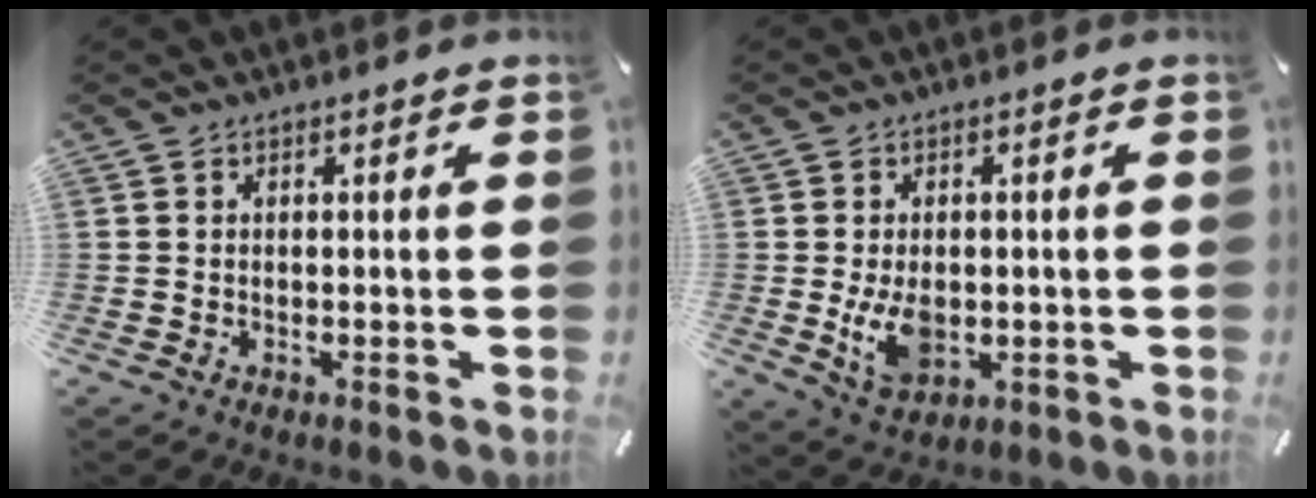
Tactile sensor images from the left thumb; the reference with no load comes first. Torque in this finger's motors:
{"motor_torque": [1.24, 1.41, 0.95, 0.14, 0.11]}